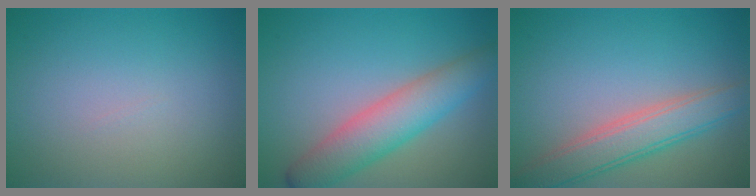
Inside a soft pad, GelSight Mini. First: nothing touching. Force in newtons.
{"total": 5.6, "press": 5.6, "slide": 0.3}
{"total": 4.7, "press": 4.7, "slide": 0.4}